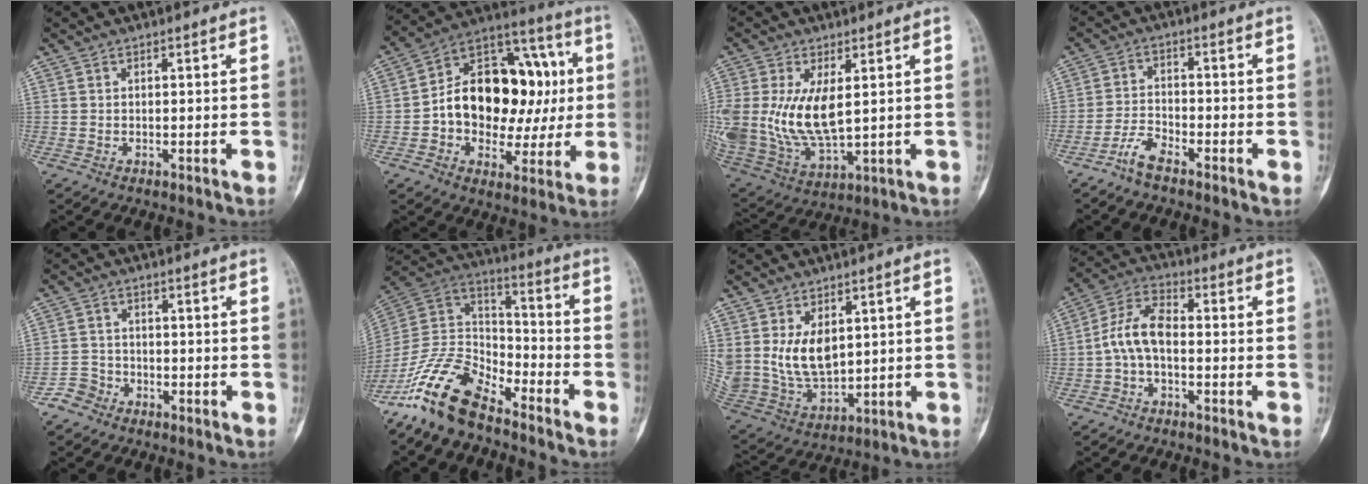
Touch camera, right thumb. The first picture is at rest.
{"total": 23.9, "force": [1.2, 15.6, 18.0], "torque": [-0.235, 0.042, 0.024]}
{"total": 18.4, "force": [2.1, 9.8, 15.4], "torque": [-0.340, -0.027, 0.062]}
{"total": 4.5, "force": [-3.6, 1.3, 2.4], "torque": [-0.053, 0.020, -0.075]}
{"total": 3.5, "force": [-2.4, 2.5, 0.1], "torque": [0.010, 0.017, -0.052]}
{"total": 15.4, "force": [-11.7, 6.5, 7.7], "torque": [-0.131, 0.081, -0.232]}
{"total": 10.9, "force": [3.1, 6.8, 7.9], "torque": [-0.140, -0.021, 0.084]}
{"total": 8.0, "force": [-1.3, 4.2, 6.7], "torque": [-0.133, 0.029, -0.037]}